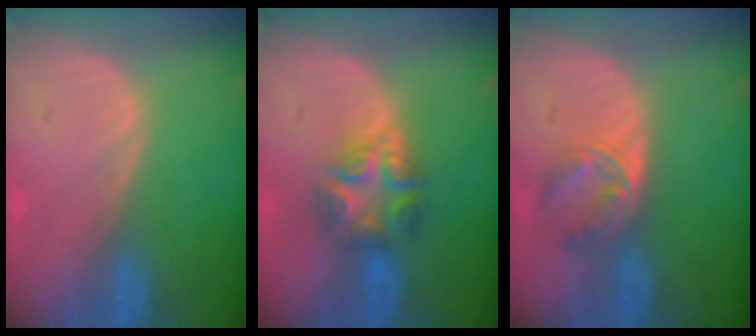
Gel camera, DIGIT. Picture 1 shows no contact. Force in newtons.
{"total": 6.5, "press": 6.1, "slide": 2.3}
{"total": 5.7, "press": 4.7, "slide": 3.3}